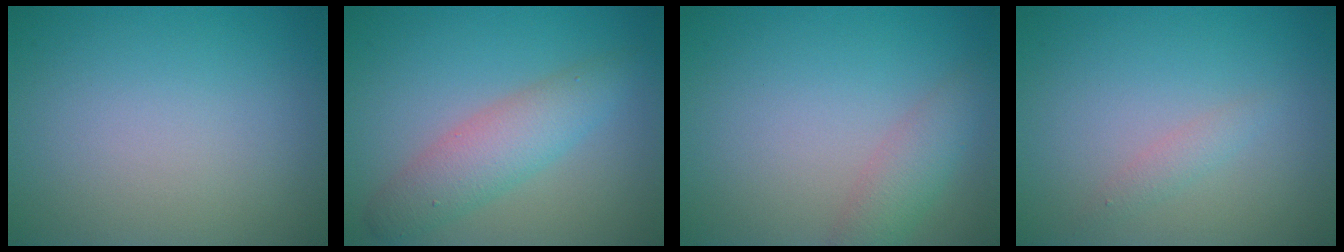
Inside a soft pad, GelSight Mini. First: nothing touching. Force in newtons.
{"total": 4.1, "press": 4.1, "slide": 0.0}
{"total": 2.5, "press": 2.5, "slide": 0.1}
{"total": 1.1, "press": 1.1, "slide": 0.1}